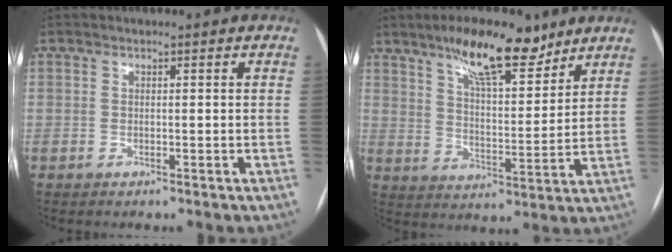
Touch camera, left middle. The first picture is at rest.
{"total": 13.1, "force": [9.5, 3.4, 8.3], "torque": [-0.133, 0.004, 0.157]}